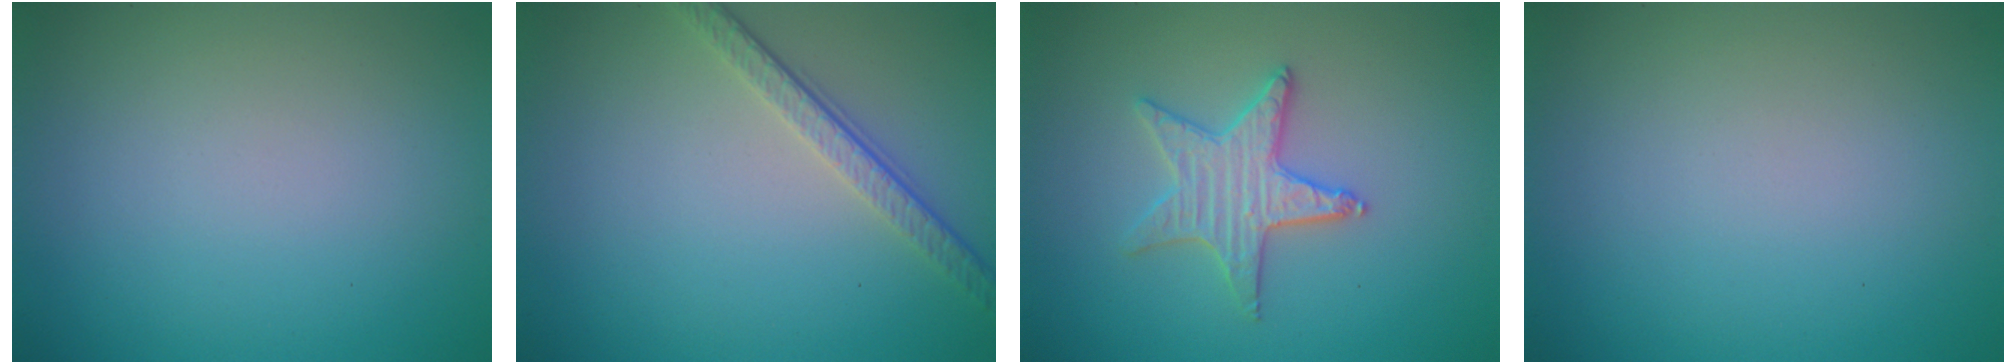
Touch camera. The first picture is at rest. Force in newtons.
{"total": 3.5, "press": 2.4, "slide": 2.5}
{"total": 3.0, "press": 3.0, "slide": 0.5}
{"total": 0.0}